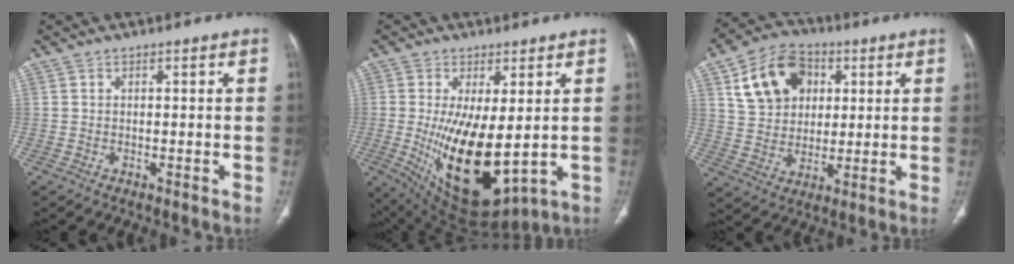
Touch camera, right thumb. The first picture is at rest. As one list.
[{"total": 15.8, "force": [-1.0, 6.6, 14.4], "torque": [-0.247, -0.029, 0.010]}, {"total": 14.4, "force": [5.0, 10.8, 8.1], "torque": [-0.114, 0.002, 0.087]}]